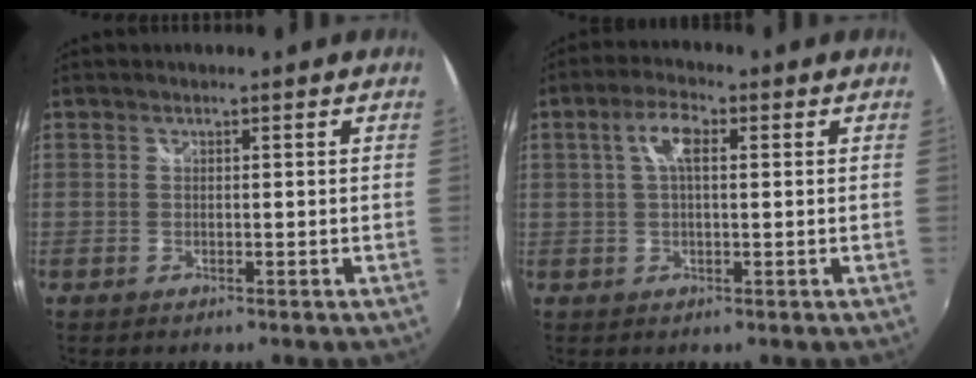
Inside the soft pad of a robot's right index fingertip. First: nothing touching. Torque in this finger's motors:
{"motor_torque": [0.61, 0.10, 0.41, 0.08]}